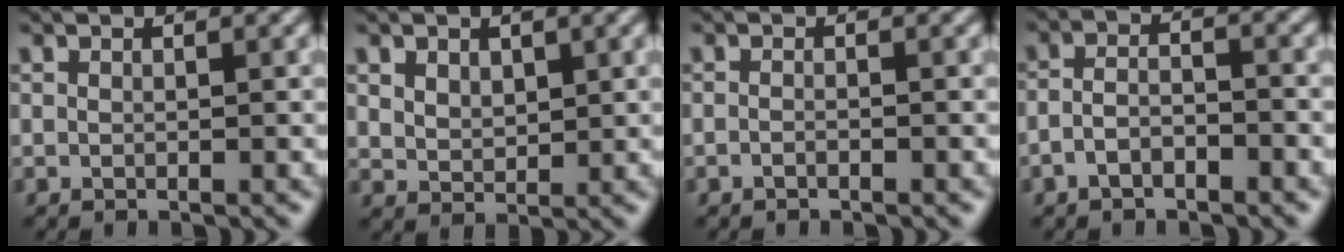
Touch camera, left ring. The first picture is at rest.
{"total": 2.3, "force": [1.1, 1.6, 1.3], "torque": [-0.027, -0.005, 0.024]}
{"total": 0.7, "force": [-0.5, 0.2, 0.5], "torque": [-0.008, -0.001, -0.011]}
{"total": 2.6, "force": [-1.4, 1.1, 1.9], "torque": [-0.038, 0.005, -0.032]}